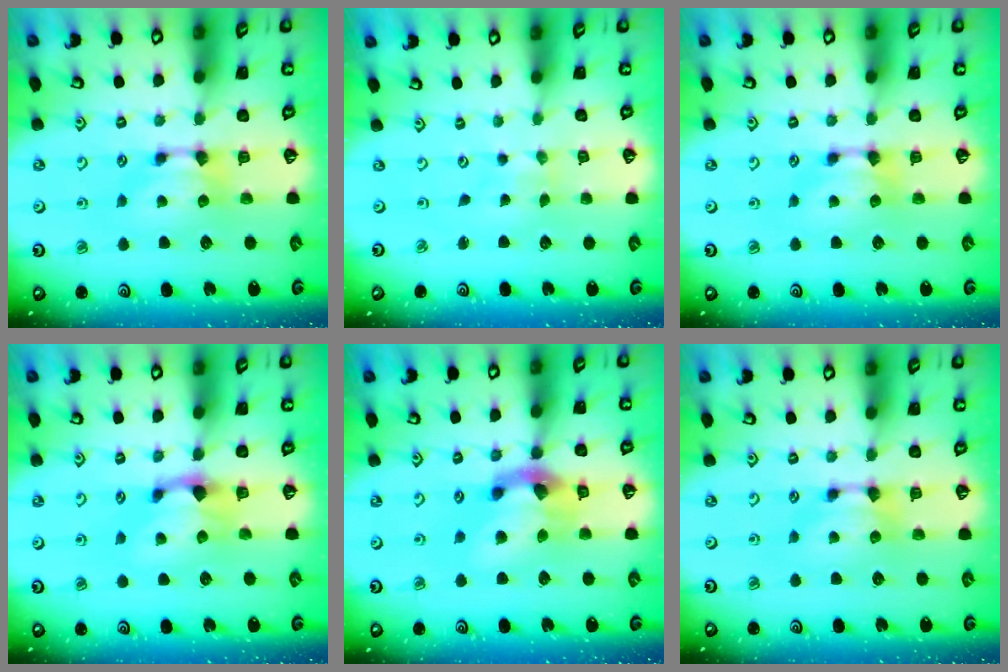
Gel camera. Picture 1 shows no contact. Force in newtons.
{"total": 4.7, "press": 4.7, "slide": 0.8}
{"total": 0.0}
{"total": 1.2, "press": 0.4, "slide": 1.2}
{"total": 6.5, "press": 6.1, "slide": 2.4}
{"total": 0.0}